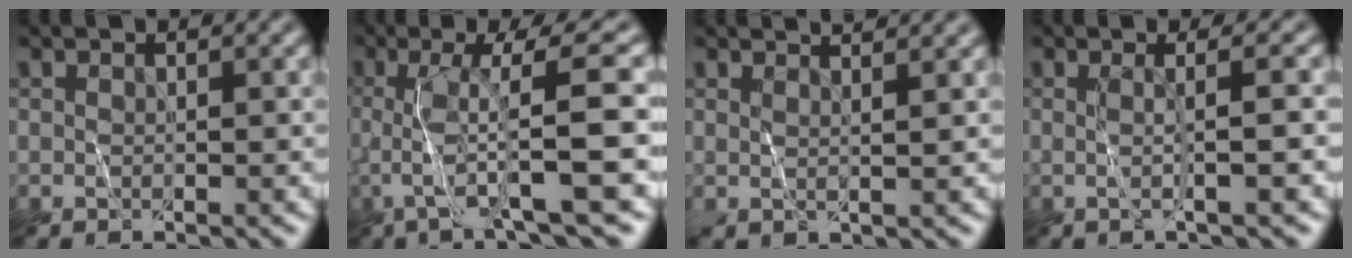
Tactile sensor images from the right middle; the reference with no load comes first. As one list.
[{"total": 8.9, "force": [-1.7, 1.4, 8.6], "torque": [-0.122, 0.014, -0.030]}, {"total": 3.1, "force": [2.5, 0.9, 1.5], "torque": [-0.008, 0.016, 0.013]}, {"total": 2.9, "force": [0.0, 0.6, 2.9], "torque": [-0.044, 0.002, -0.010]}]